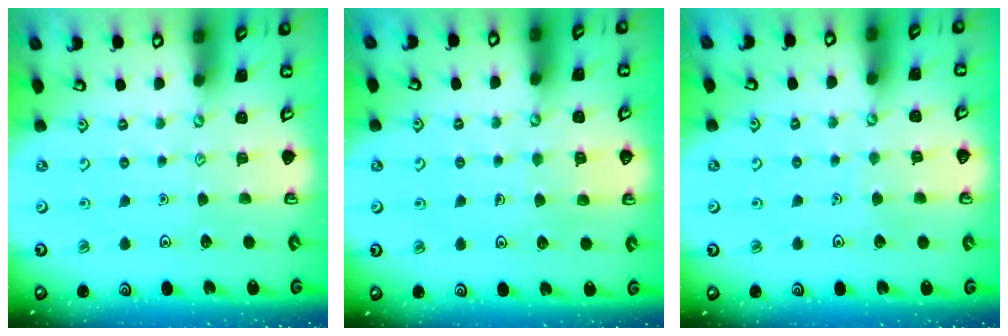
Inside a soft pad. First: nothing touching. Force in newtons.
{"total": 3.7, "press": 3.7, "slide": 0.3}
{"total": 2.8, "press": 2.8, "slide": 0.1}